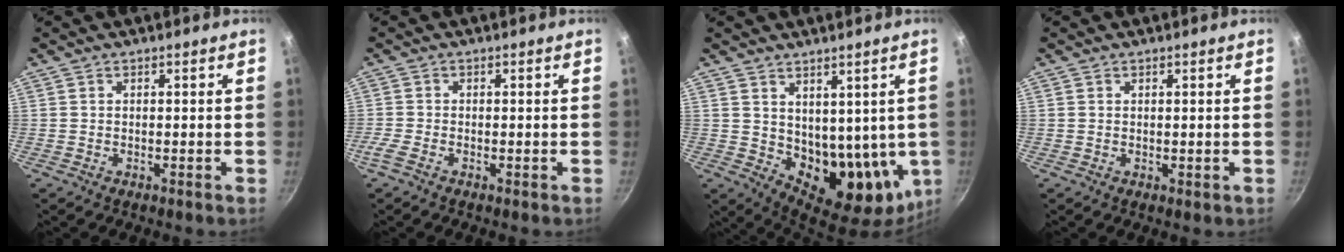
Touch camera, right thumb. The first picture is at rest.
{"total": 2.2, "force": [-1.3, 1.0, 1.5], "torque": [-0.045, 0.002, -0.034]}
{"total": 13.9, "force": [3.8, 9.0, 9.9], "torque": [-0.108, -0.041, 0.083]}
{"total": 0.5, "force": [0.2, 0.3, 0.4], "torque": [-0.004, -0.003, 0.002]}